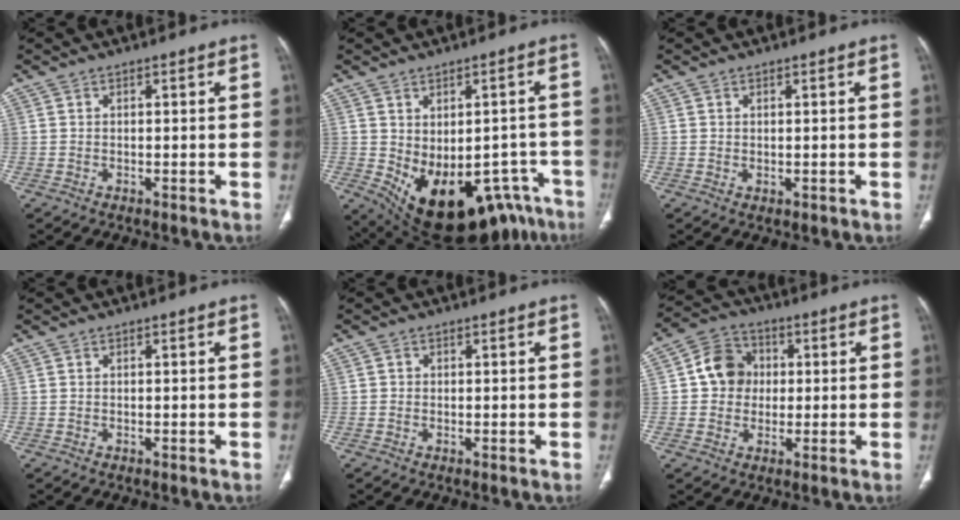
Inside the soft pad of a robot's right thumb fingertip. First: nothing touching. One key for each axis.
{"total": 22.5, "fx": -12.2, "fy": 12.4, "fz": 14.3, "tx": -0.177, "ty": 0.014, "tz": -0.140}
{"total": 0.8, "fx": -0.1, "fy": 0.5, "fz": 0.6, "tx": -0.011, "ty": -0.003, "tz": 0.004}
{"total": 0.0}
{"total": 0.6, "fx": 0.0, "fy": 0.6, "fz": 0.1, "tx": 0.001, "ty": 0.002, "tz": 0.000}
{"total": 8.4, "fx": 0.8, "fy": 7.4, "fz": 3.8, "tx": -0.038, "ty": 0.012, "tz": 0.004}